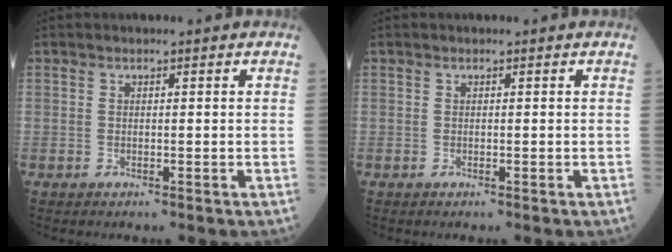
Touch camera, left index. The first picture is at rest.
{"total": 0.0}